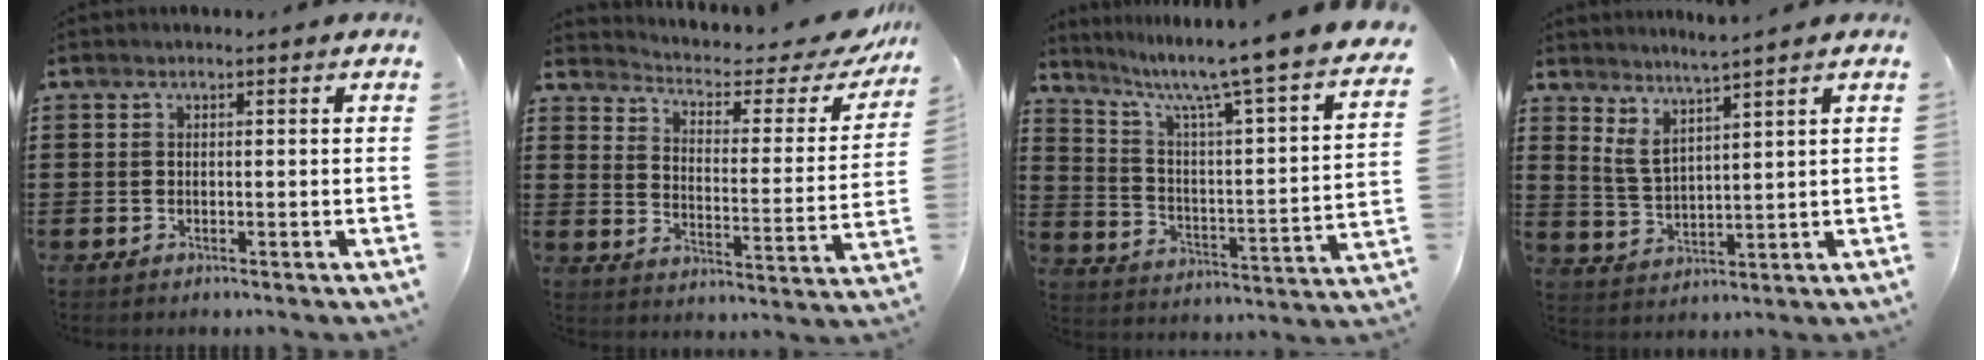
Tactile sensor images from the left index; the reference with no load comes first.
{"total": 3.4, "force": [2.5, 1.0, 2.0], "torque": [-0.049, -0.026, 0.032]}
{"total": 8.1, "force": [6.3, -0.5, 5.0], "torque": [-0.114, -0.059, 0.089]}
{"total": 3.8, "force": [3.3, 0.0, 1.9], "torque": [-0.048, -0.018, 0.057]}